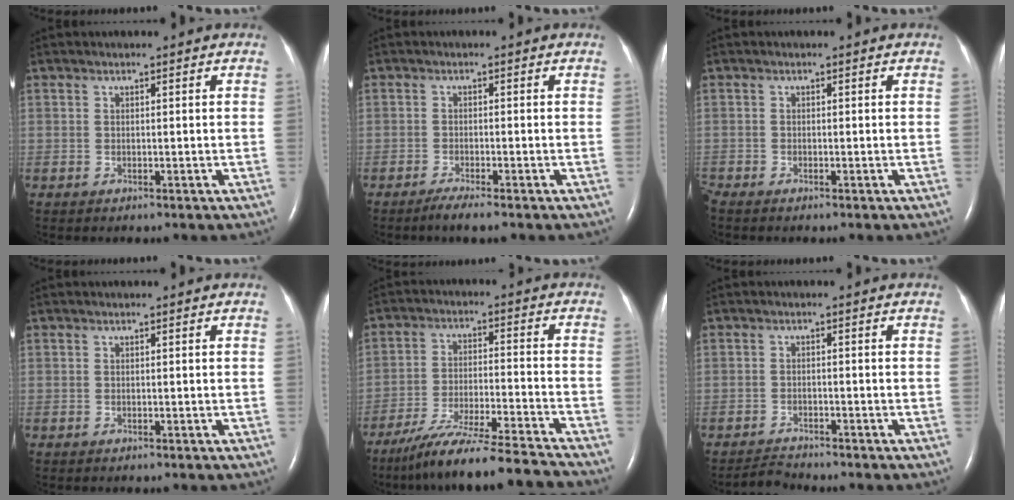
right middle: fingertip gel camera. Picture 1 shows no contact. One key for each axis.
{"total": 2.5, "fx": -1.9, "fy": -0.1, "fz": 1.5, "tx": -0.038, "ty": -0.007, "tz": -0.036}
{"total": 0.8, "fx": -0.7, "fy": 0.0, "fz": 0.3, "tx": -0.014, "ty": -0.004, "tz": -0.015}
{"total": 0.0}
{"total": 15.9, "fx": -14.4, "fy": -1.4, "fz": 6.6, "tx": -0.116, "ty": -0.023, "tz": -0.240}
{"total": 2.1, "fx": -2.1, "fy": -0.2, "fz": -0.3, "tx": 0.000, "ty": -0.014, "tz": -0.036}